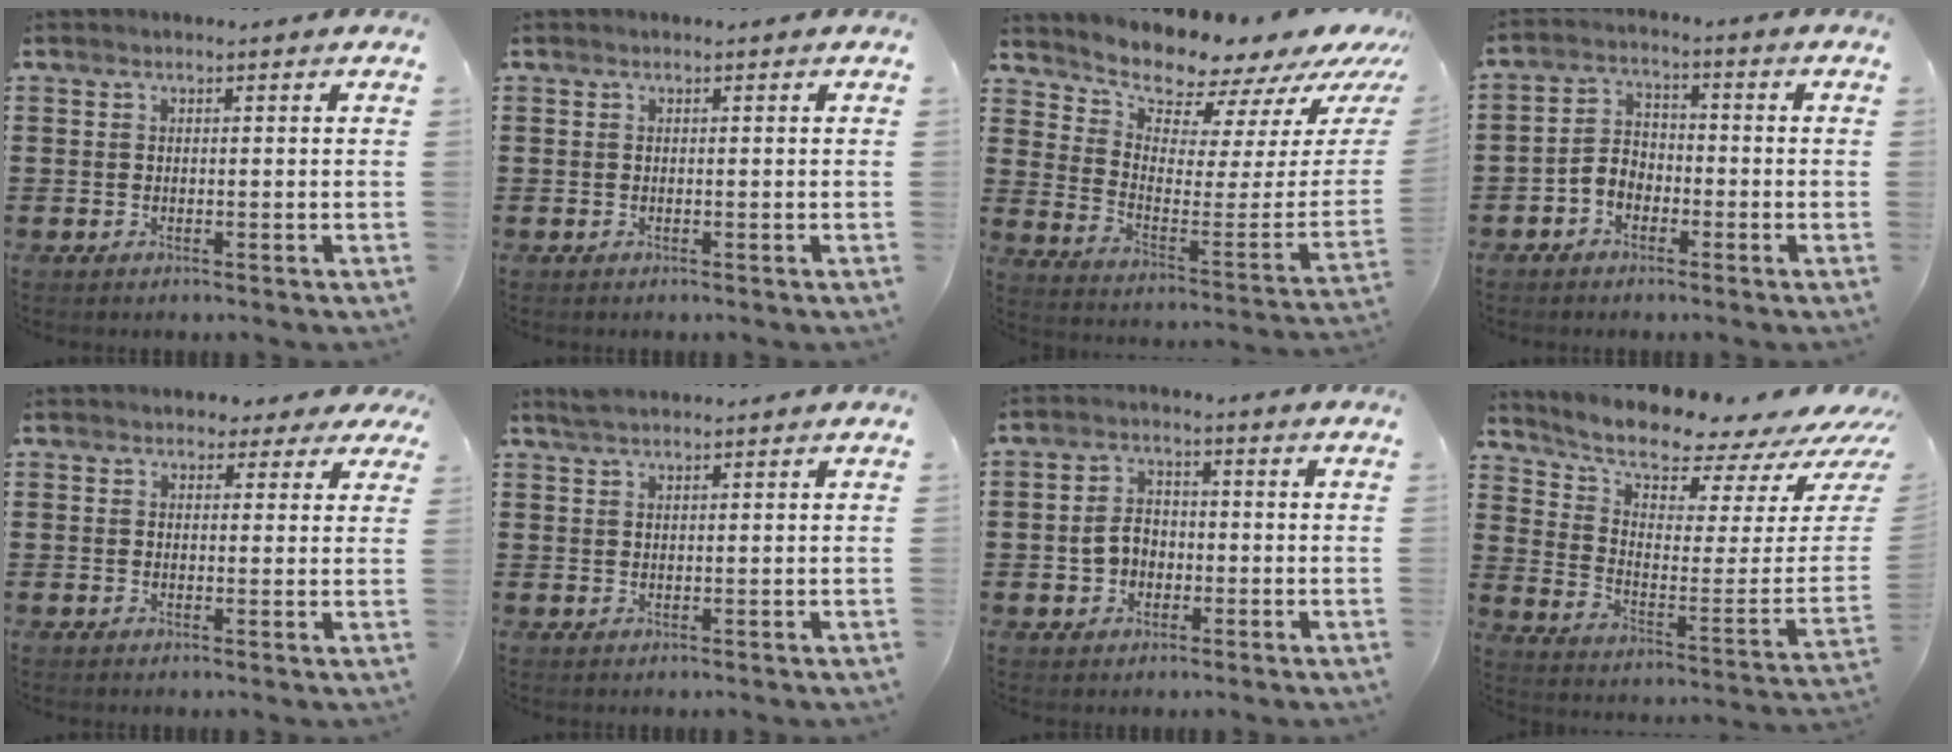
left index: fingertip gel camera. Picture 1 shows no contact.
{"total": 0.0}
{"total": 8.6, "force": [8.3, 1.8, 1.1], "torque": [-0.042, -0.093, 0.139]}
{"total": 3.8, "force": [-2.5, 2.4, 1.4], "torque": [-0.044, 0.004, -0.058]}
{"total": 2.0, "force": [1.4, 1.4, 0.5], "torque": [-0.012, 0.007, 0.023]}
{"total": 2.0, "force": [1.8, 0.2, 0.8], "torque": [-0.018, 0.003, 0.033]}
{"total": 4.0, "force": [-1.1, 3.3, 2.0], "torque": [-0.044, 0.009, -0.024]}
{"total": 8.0, "force": [7.3, 1.5, 3.0], "torque": [-0.076, -0.081, 0.120]}